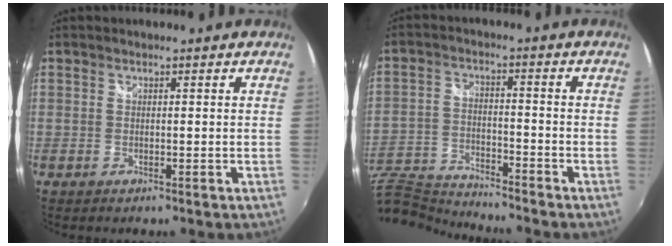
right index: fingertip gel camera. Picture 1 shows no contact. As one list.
[{"total": 13.1, "force": [-12.2, 3.2, 3.7], "torque": [-0.106, -0.011, -0.230]}]